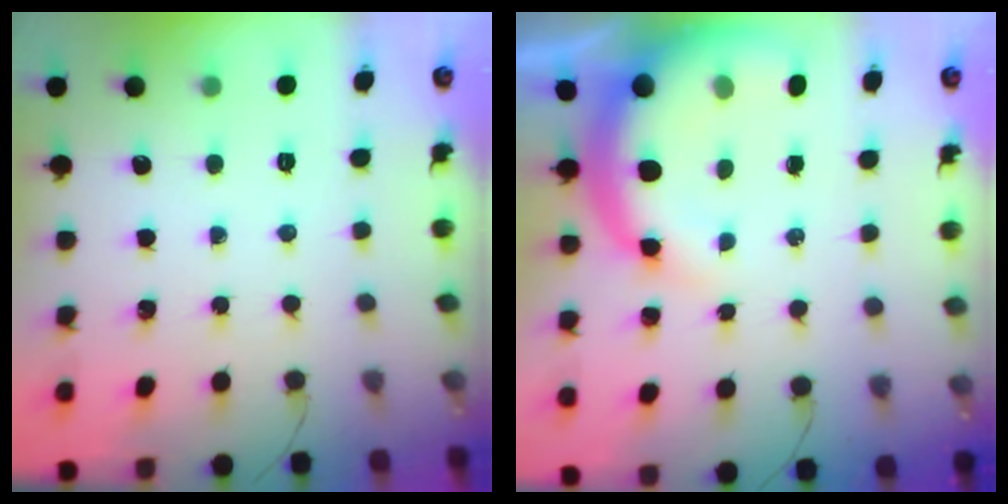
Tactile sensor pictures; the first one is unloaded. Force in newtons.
{"total": 12.2, "press": 11.9, "slide": 2.7}